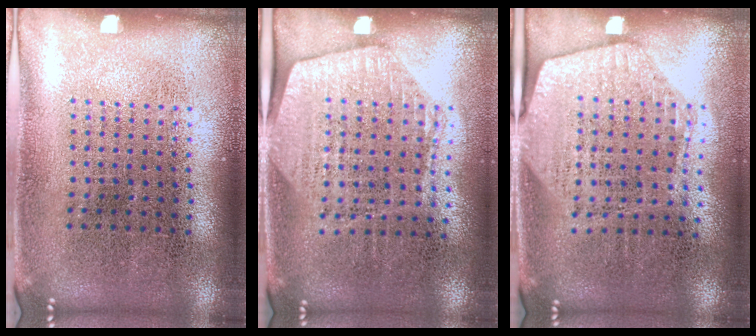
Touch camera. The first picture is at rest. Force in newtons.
{"total": 1.6, "press": 1.4, "slide": 0.7}
{"total": 1.8, "press": 1.6, "slide": 0.8}